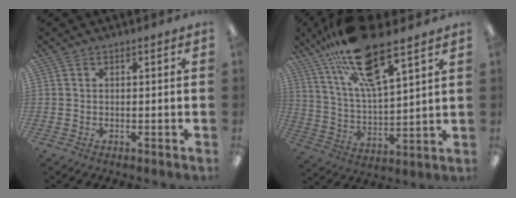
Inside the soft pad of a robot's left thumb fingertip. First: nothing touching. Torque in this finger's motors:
{"motor_torque": [2.10, 1.59, 1.72, -1.05, 0.49]}